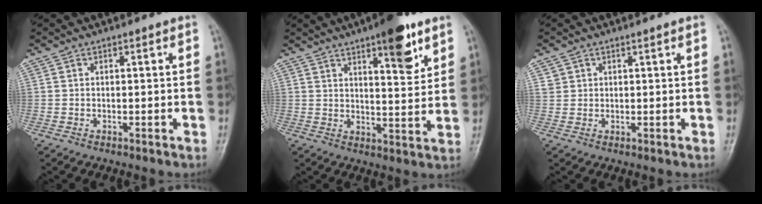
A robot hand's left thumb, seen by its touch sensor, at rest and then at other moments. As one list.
[{"total": 10.5, "force": [6.2, 3.1, 7.9], "torque": [-0.091, -0.032, 0.086]}, {"total": 1.4, "force": [0.8, 1.1, 0.2], "torque": [0.011, -0.003, 0.013]}]